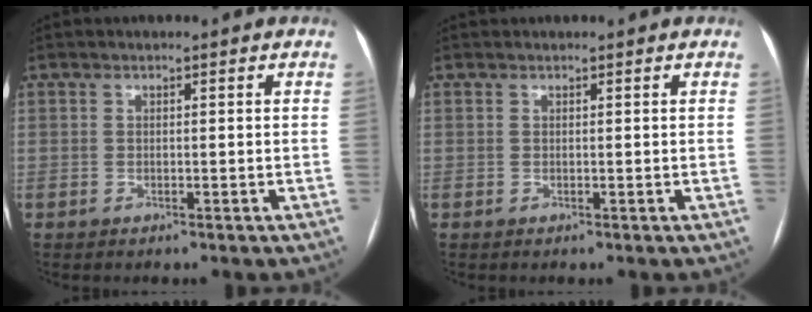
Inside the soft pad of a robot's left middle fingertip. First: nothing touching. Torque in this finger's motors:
{"motor_torque": [0.01, 0.02, 0.05, 0.01]}